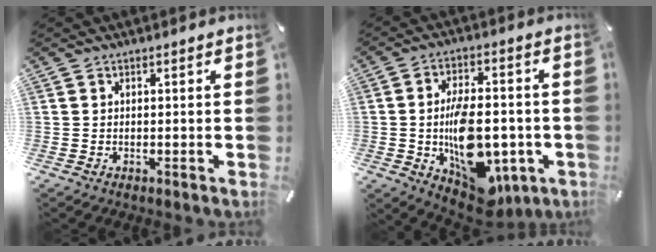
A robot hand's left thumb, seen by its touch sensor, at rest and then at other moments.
{"total": 16.0, "force": [-4.2, 9.2, 12.3], "torque": [-0.204, 0.016, -0.062]}